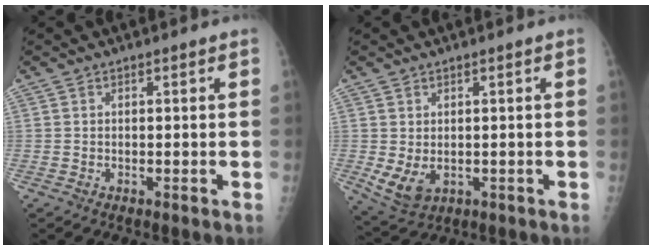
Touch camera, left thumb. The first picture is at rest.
{"total": 5.3, "force": [-0.4, 3.5, 4.0], "torque": [-0.069, -0.011, 0.010]}